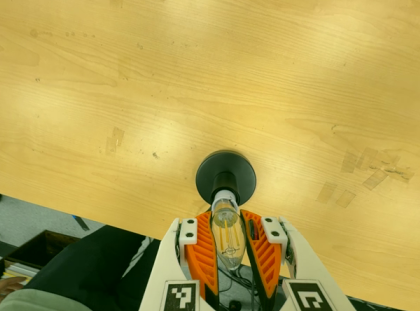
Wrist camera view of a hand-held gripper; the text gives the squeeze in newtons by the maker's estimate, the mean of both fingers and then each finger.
{"total": 19.2, "left": 19.0, "right": 19.5}